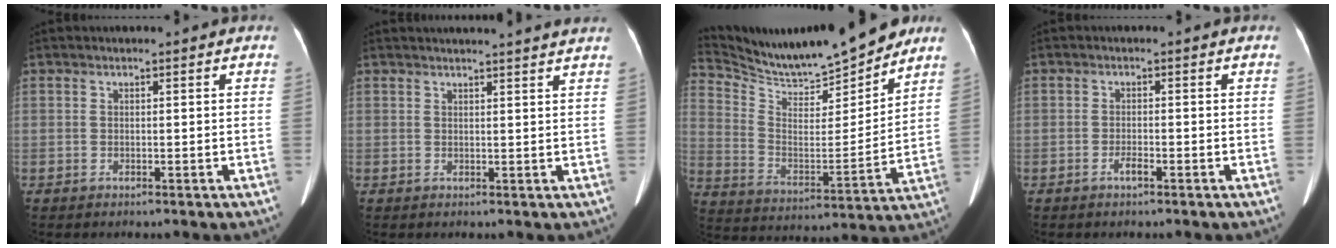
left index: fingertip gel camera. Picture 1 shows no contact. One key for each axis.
{"total": 9.4, "fx": 8.9, "fy": -0.7, "fz": 2.9, "tx": -0.035, "ty": 0.002, "tz": 0.086}
{"total": 17.3, "fx": 16.2, "fy": 2.0, "fz": 5.7, "tx": -0.116, "ty": -0.023, "tz": 0.268}
{"total": 1.1, "fx": -0.9, "fy": 0.0, "fz": 0.7, "tx": -0.018, "ty": -0.004, "tz": -0.017}